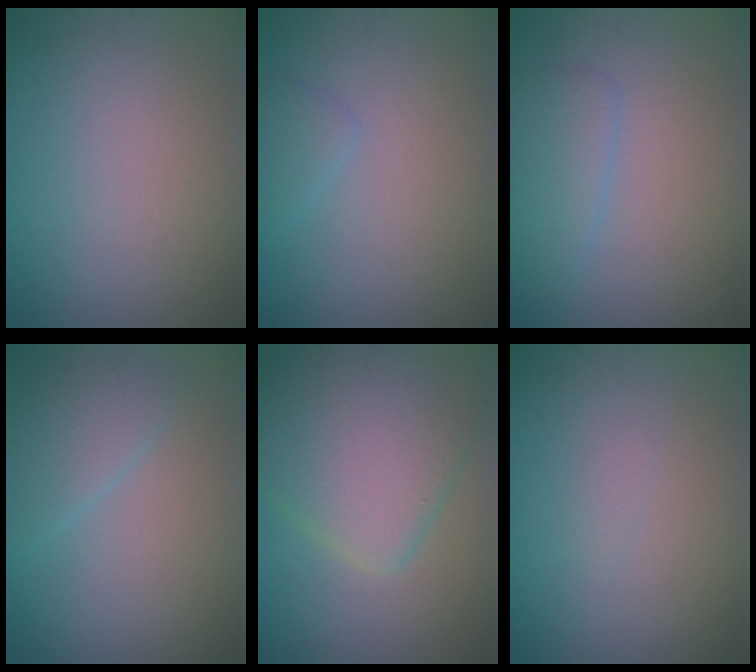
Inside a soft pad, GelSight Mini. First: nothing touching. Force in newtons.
{"total": 1.1, "press": 1.1, "slide": 0.1}
{"total": 2.5, "press": 2.5, "slide": 0.1}
{"total": 2.3, "press": 2.3, "slide": 0.3}
{"total": 7.4, "press": 7.4, "slide": 0.3}
{"total": 0.5, "press": 0.5, "slide": 0.1}